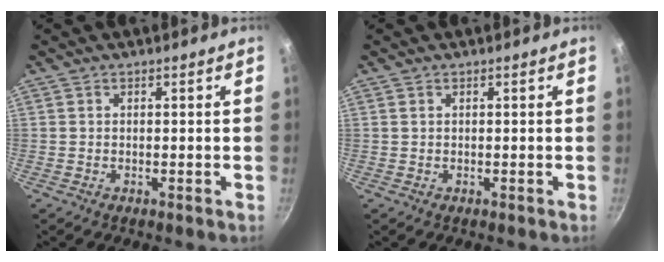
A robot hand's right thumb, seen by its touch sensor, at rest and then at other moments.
{"total": 0.0}